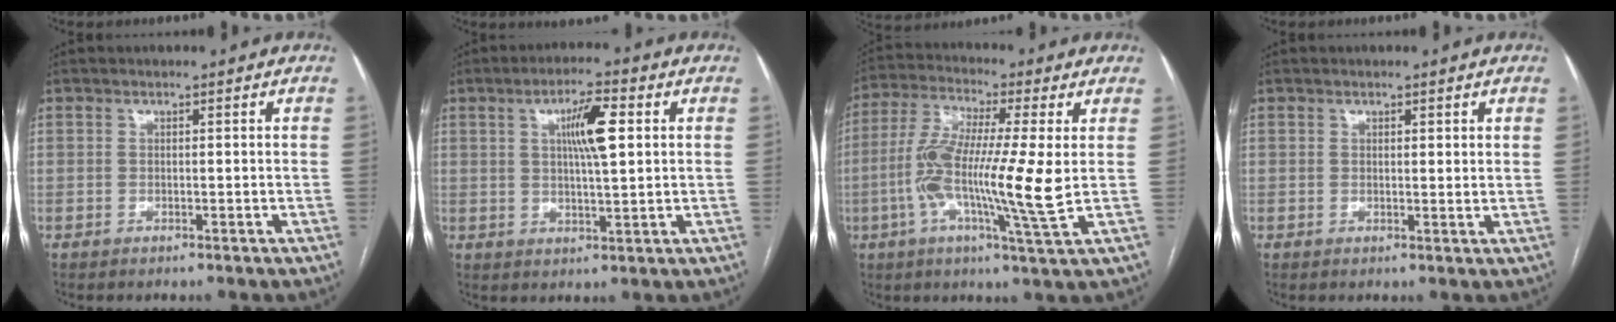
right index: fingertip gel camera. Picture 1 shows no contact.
{"total": 7.2, "force": [2.0, 1.1, 6.9], "torque": [-0.120, 0.009, 0.033]}
{"total": 14.1, "force": [-1.2, 0.4, 14.1], "torque": [-0.276, -0.005, -0.035]}
{"total": 1.3, "force": [0.8, 0.5, 0.9], "torque": [-0.014, -0.005, 0.010]}